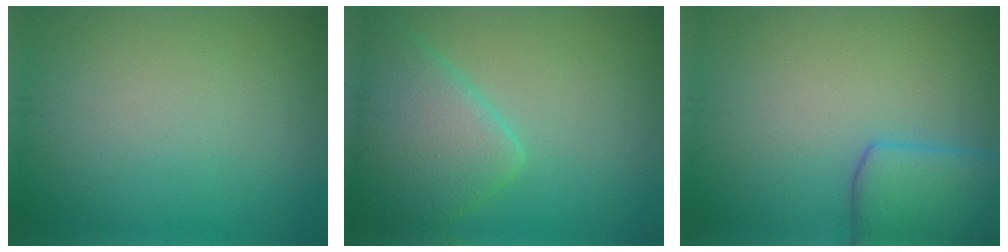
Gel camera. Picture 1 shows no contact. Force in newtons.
{"total": 6.4, "press": 6.4, "slide": 0.4}
{"total": 4.9, "press": 4.8, "slide": 0.3}